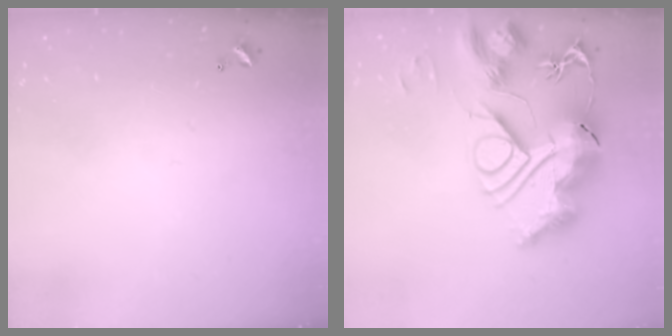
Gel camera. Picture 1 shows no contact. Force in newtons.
{"total": 0.7, "press": 0.7, "slide": 0.0}